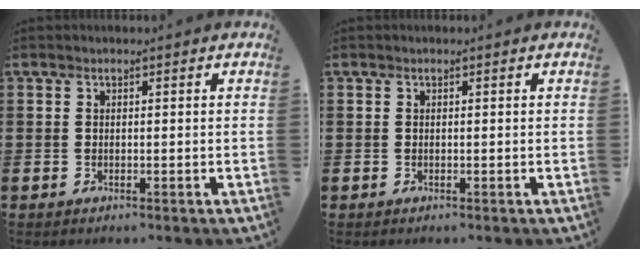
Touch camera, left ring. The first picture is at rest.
{"total": 0.0}